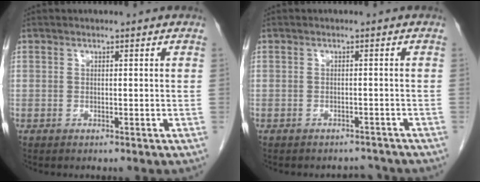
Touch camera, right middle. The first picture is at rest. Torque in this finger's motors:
{"motor_torque": [0.13, -0.07, 0.00, 0.00]}